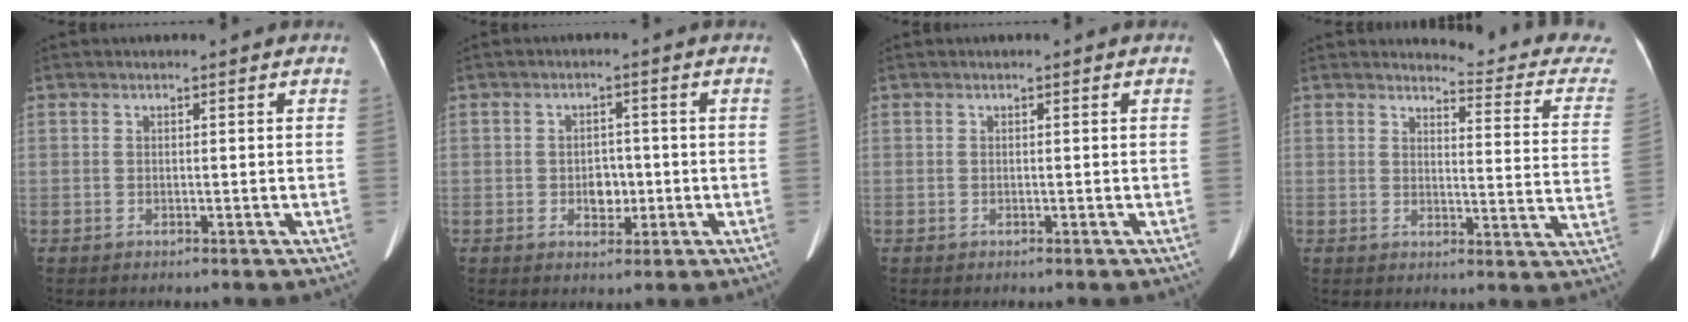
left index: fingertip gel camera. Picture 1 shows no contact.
{"total": 3.3, "force": [-0.7, 2.4, 2.2], "torque": [-0.030, 0.004, -0.007]}
{"total": 0.0}
{"total": 12.8, "force": [12.7, 0.6, 1.1], "torque": [0.003, -0.102, 0.115]}